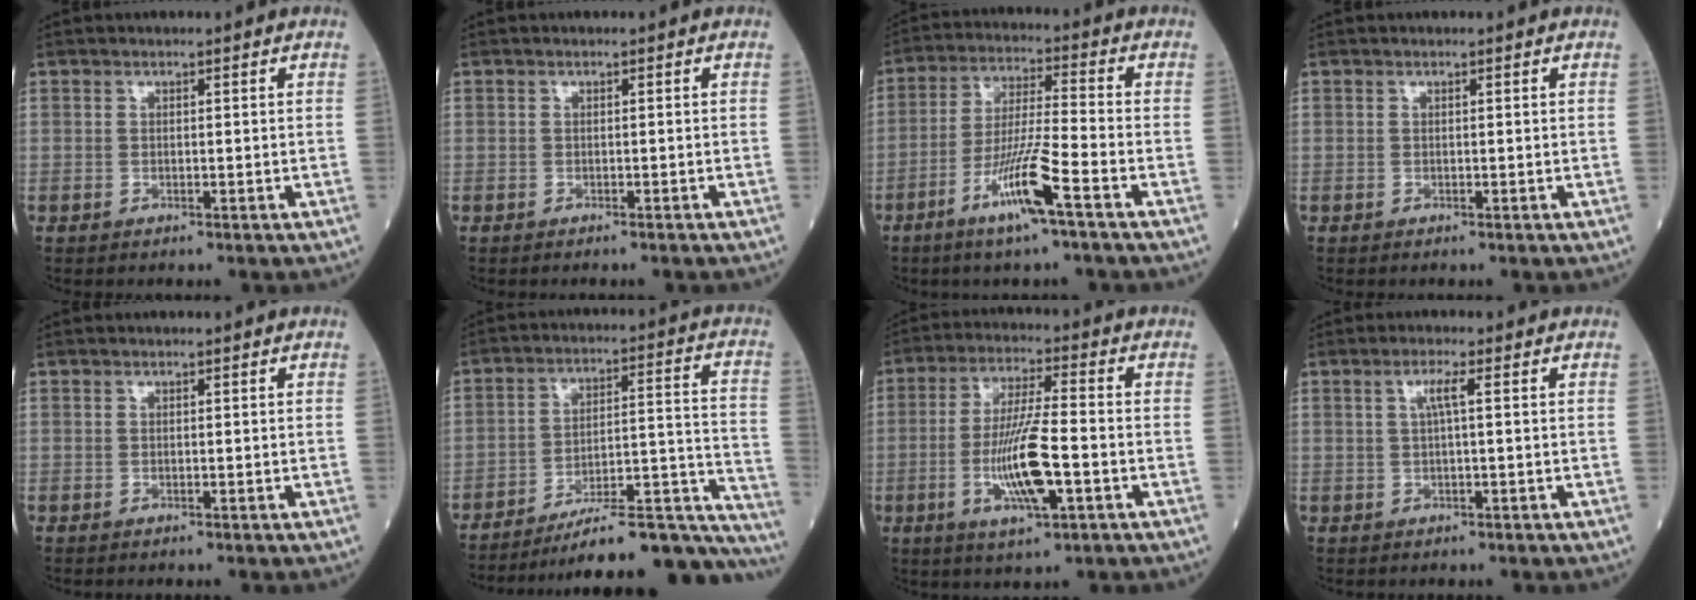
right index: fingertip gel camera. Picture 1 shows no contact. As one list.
[{"total": 1.2, "force": [-1.1, 0.0, 0.6], "torque": [-0.011, -0.001, -0.010]}, {"total": 9.9, "force": [-5.1, -0.5, 8.4], "torque": [-0.165, -0.009, -0.096]}, {"total": 0.0}, {"total": 0.0}, {"total": 23.1, "force": [-21.2, 2.5, 9.0], "torque": [-0.046, 0.046, -0.295]}, {"total": 10.9, "force": [-2.9, 1.3, 10.4], "torque": [-0.204, -0.006, -0.052]}, {"total": 2.2, "force": [0.5, -0.2, 2.1], "torque": [-0.045, 0.006, 0.012]}]